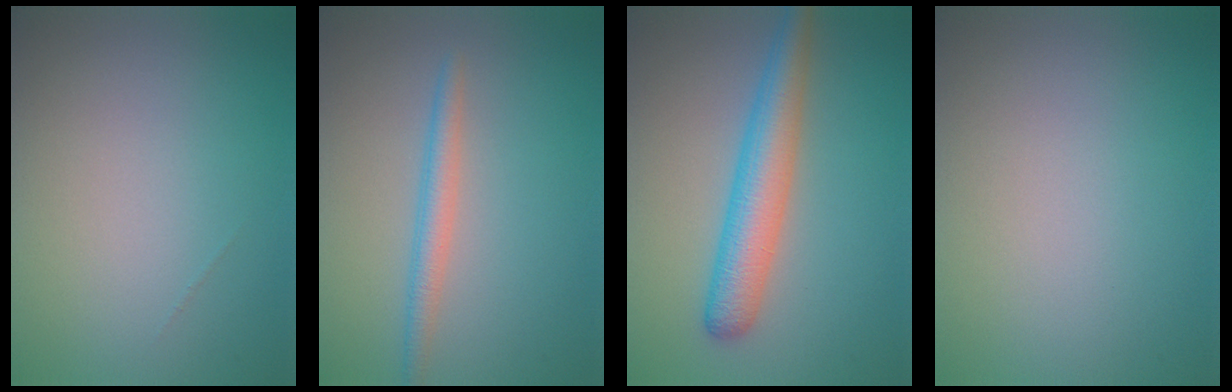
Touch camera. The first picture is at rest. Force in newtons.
{"total": 2.1, "press": 2.1, "slide": 0.1}
{"total": 5.0, "press": 5.0, "slide": 0.2}
{"total": 0.0}